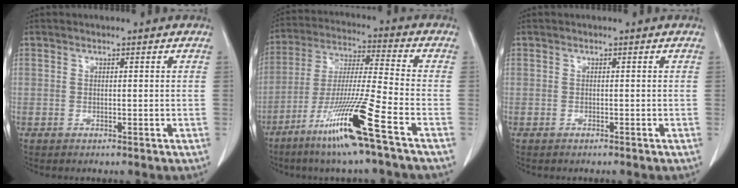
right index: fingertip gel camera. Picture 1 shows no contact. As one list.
[{"total": 14.4, "force": [-8.0, -1.5, 11.9], "torque": [-0.237, -0.037, -0.154]}, {"total": 0.0}]